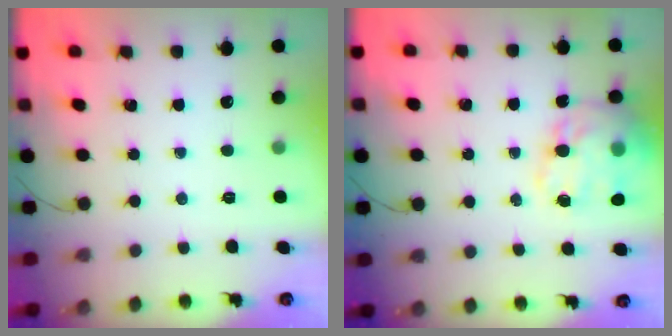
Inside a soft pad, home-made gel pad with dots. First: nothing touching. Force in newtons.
{"total": 20.2, "press": 19.8, "slide": 4.2}